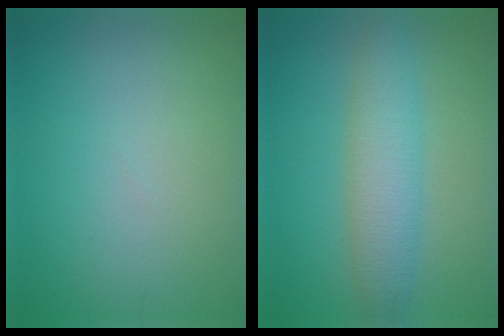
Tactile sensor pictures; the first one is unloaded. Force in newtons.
{"total": 4.7, "press": 4.7, "slide": 0.1}